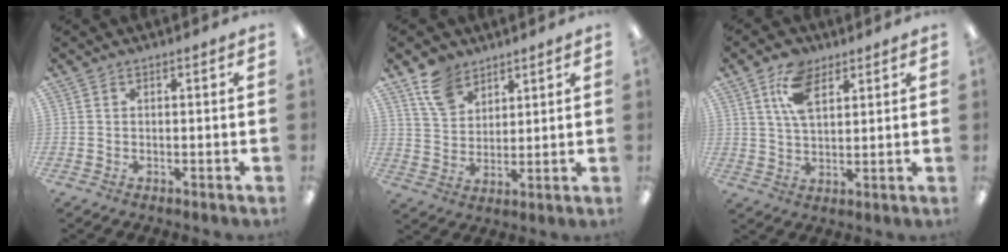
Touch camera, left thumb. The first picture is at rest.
{"total": 9.1, "force": [6.3, 5.9, 3.0], "torque": [-0.061, -0.022, 0.121]}
{"total": 9.5, "force": [5.0, 5.3, 6.1], "torque": [-0.115, 0.003, 0.093]}